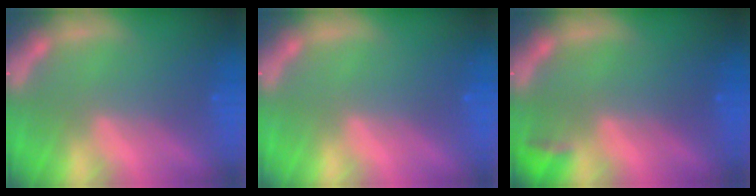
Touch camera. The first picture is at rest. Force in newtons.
{"total": 0.0}
{"total": 1.4}